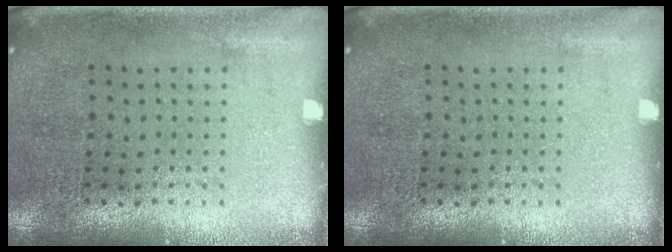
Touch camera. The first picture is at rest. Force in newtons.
{"total": 0.0}